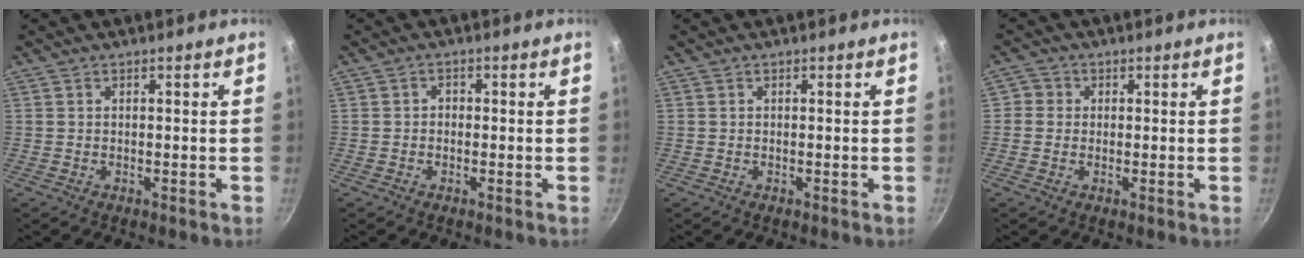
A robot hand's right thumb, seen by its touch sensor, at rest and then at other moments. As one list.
[{"total": 1.3, "force": [-0.3, 1.1, 0.6], "torque": [-0.010, 0.006, -0.007]}, {"total": 0.0}, {"total": 2.5, "force": [-0.1, 2.5, 0.5], "torque": [0.014, 0.003, -0.010]}]